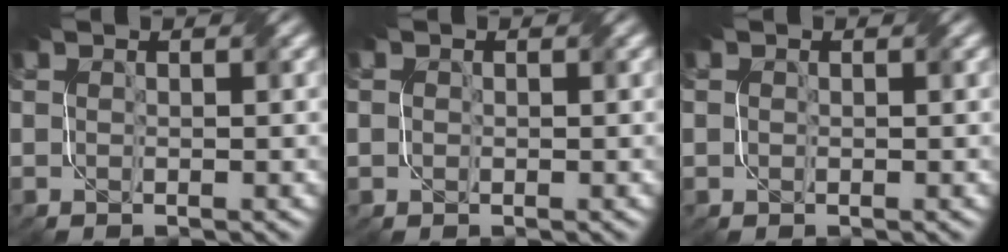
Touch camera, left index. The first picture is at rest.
{"total": 1.2, "force": [0.3, 1.1, 0.2], "torque": [-0.002, -0.002, 0.002]}
{"total": 0.8, "force": [0.3, 0.8, 0.1], "torque": [-0.001, -0.004, 0.002]}